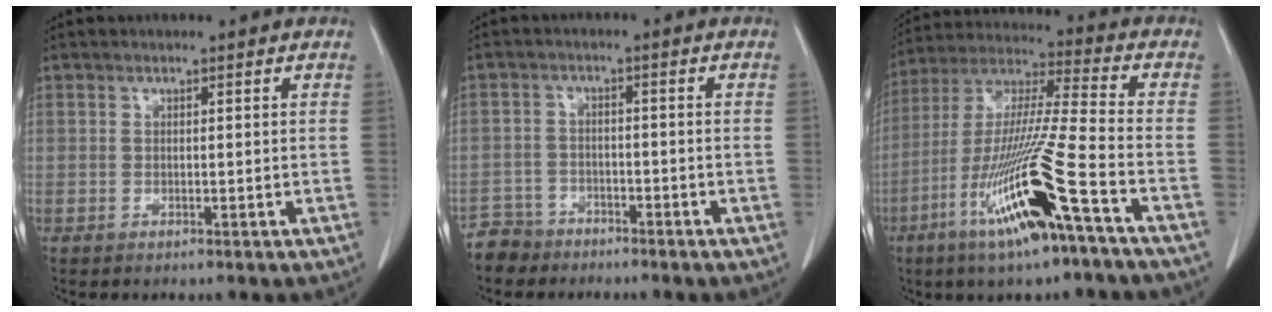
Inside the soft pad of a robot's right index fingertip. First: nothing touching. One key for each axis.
{"total": 4.0, "fx": -3.4, "fy": 2.0, "fz": -0.8, "tx": 0.013, "ty": 0.002, "tz": -0.068}
{"total": 18.1, "fx": -8.5, "fy": 0.1, "fz": 16.0, "tx": -0.342, "ty": -0.032, "tz": -0.160}